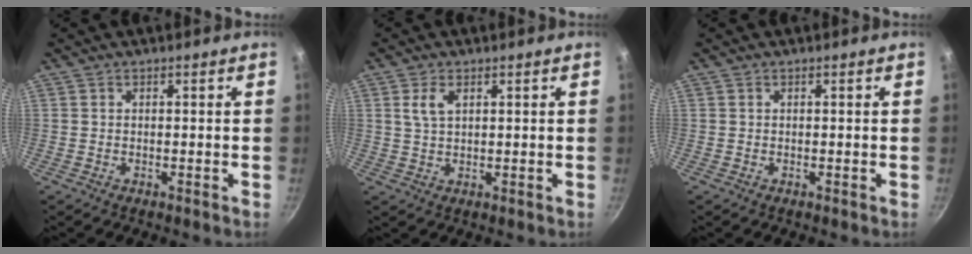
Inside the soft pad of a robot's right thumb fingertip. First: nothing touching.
{"total": 3.6, "force": [1.4, 1.8, 2.7], "torque": [-0.054, -0.002, 0.032]}
{"total": 0.0}